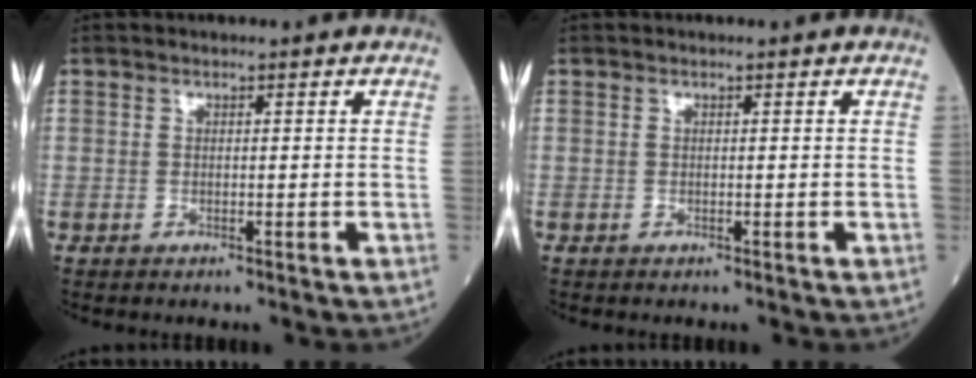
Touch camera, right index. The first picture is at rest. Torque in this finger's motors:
{"motor_torque": [0.00, 0.00, 0.00, -0.01]}